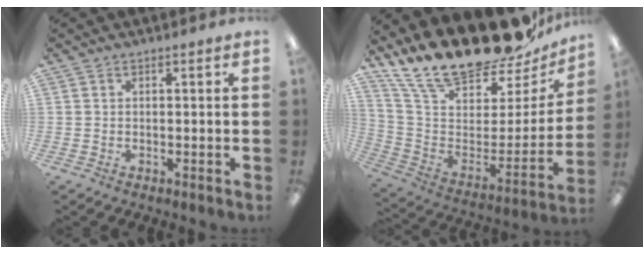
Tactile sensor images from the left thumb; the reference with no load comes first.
{"total": 24.7, "force": [20.4, 7.8, 11.6], "torque": [-0.204, -0.152, 0.360]}